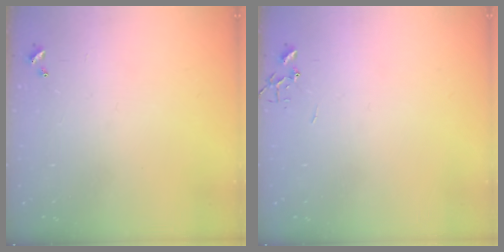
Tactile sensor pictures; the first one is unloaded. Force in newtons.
{"total": 0.0}